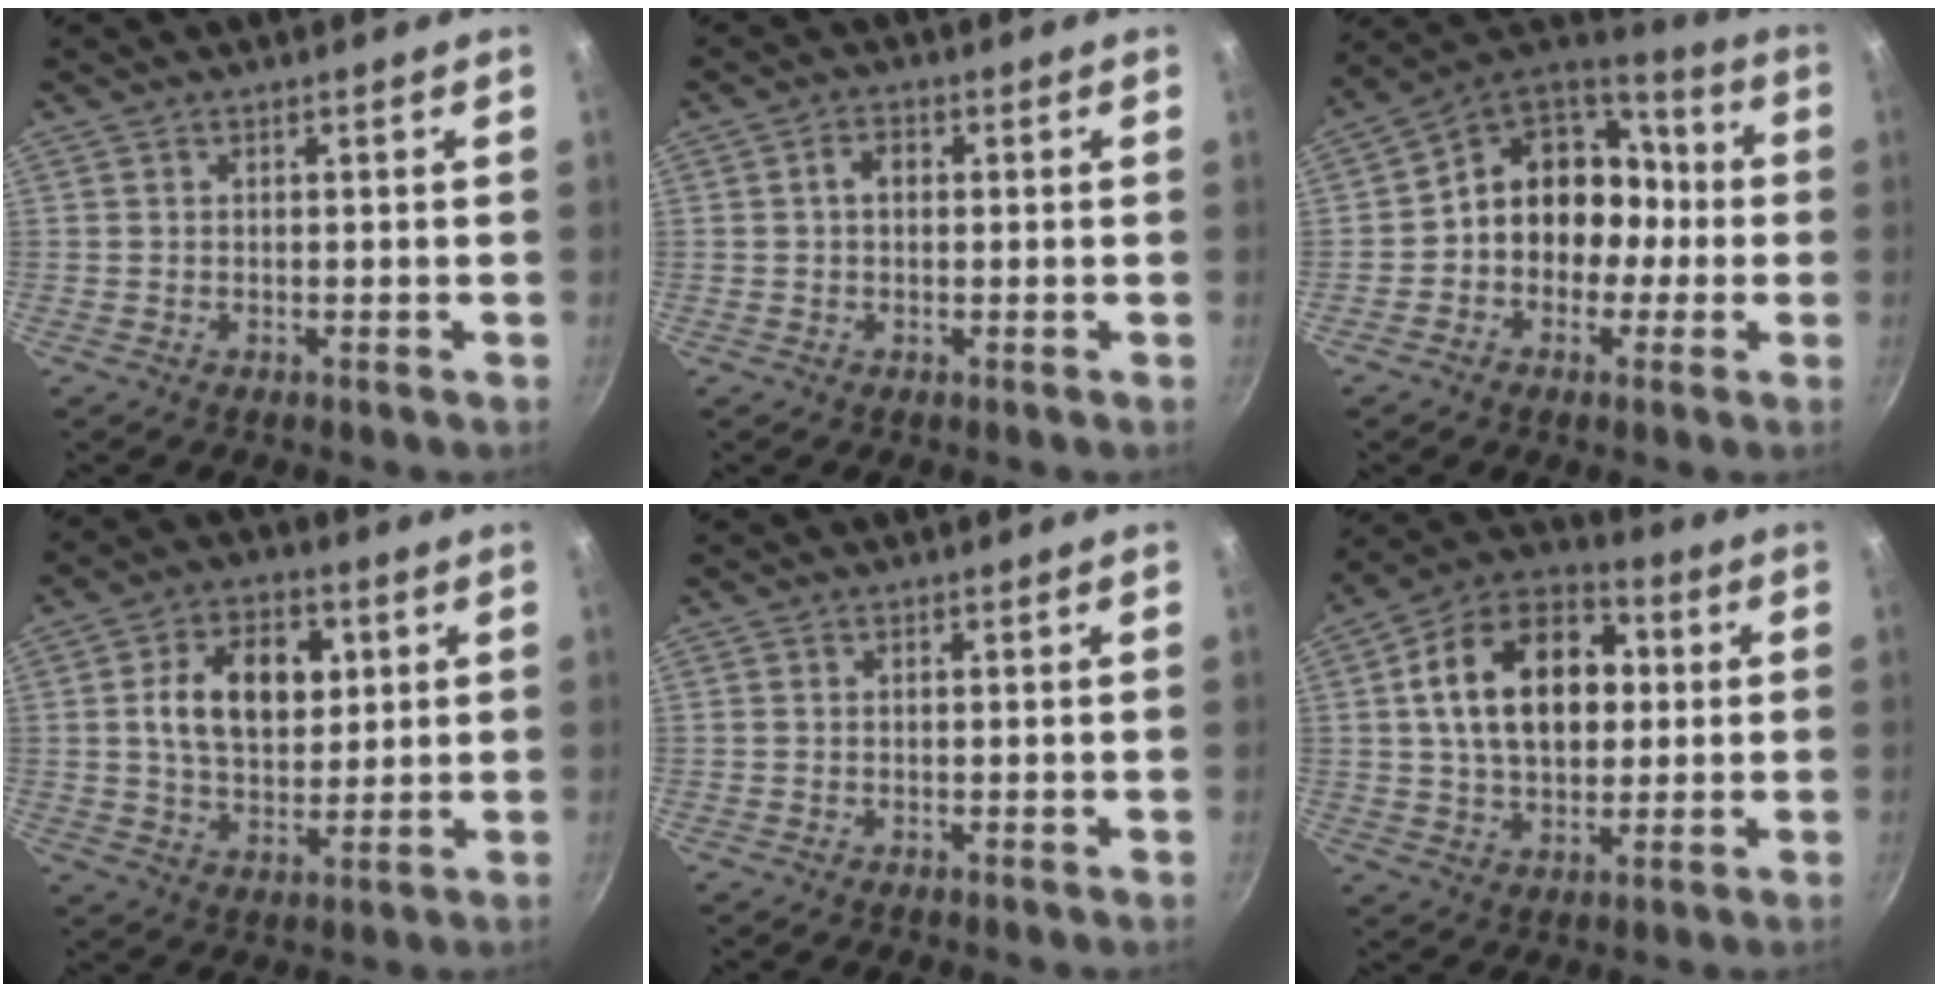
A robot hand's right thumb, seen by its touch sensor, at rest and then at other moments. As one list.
[{"total": 2.8, "force": [0.3, 2.0, 1.9], "torque": [-0.024, 0.010, 0.001]}, {"total": 15.1, "force": [-1.7, 12.8, 7.8], "torque": [-0.068, 0.060, -0.038]}, {"total": 13.4, "force": [3.0, 8.9, 9.5], "torque": [-0.127, -0.004, 0.043]}, {"total": 0.0}, {"total": 19.6, "force": [3.0, 13.3, 14.1], "torque": [-0.200, 0.023, 0.037]}]